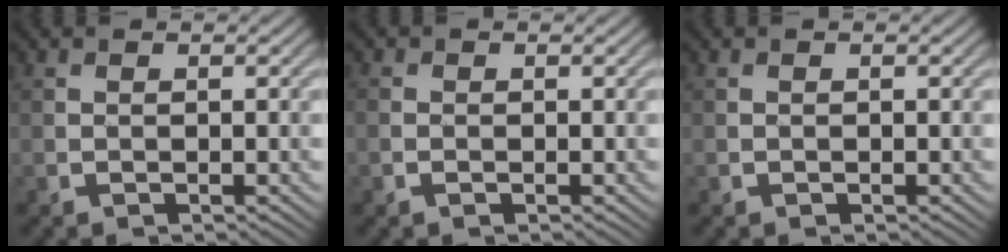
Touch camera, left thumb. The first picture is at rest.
{"total": 1.3, "force": [-0.5, 1.0, 0.8], "torque": [-0.020, -0.002, -0.011]}
{"total": 0.0}